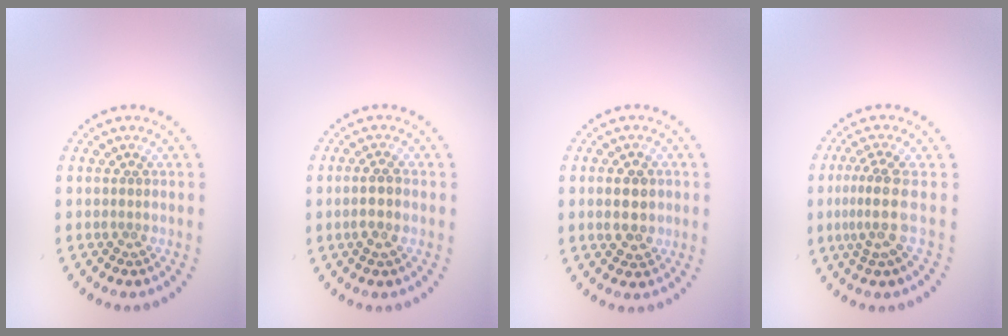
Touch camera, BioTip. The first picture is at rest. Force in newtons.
{"total": 2.0, "press": 1.9, "slide": 0.7}
{"total": 3.8, "press": 3.8, "slide": 0.2}
{"total": 3.0, "press": 2.1, "slide": 2.1}